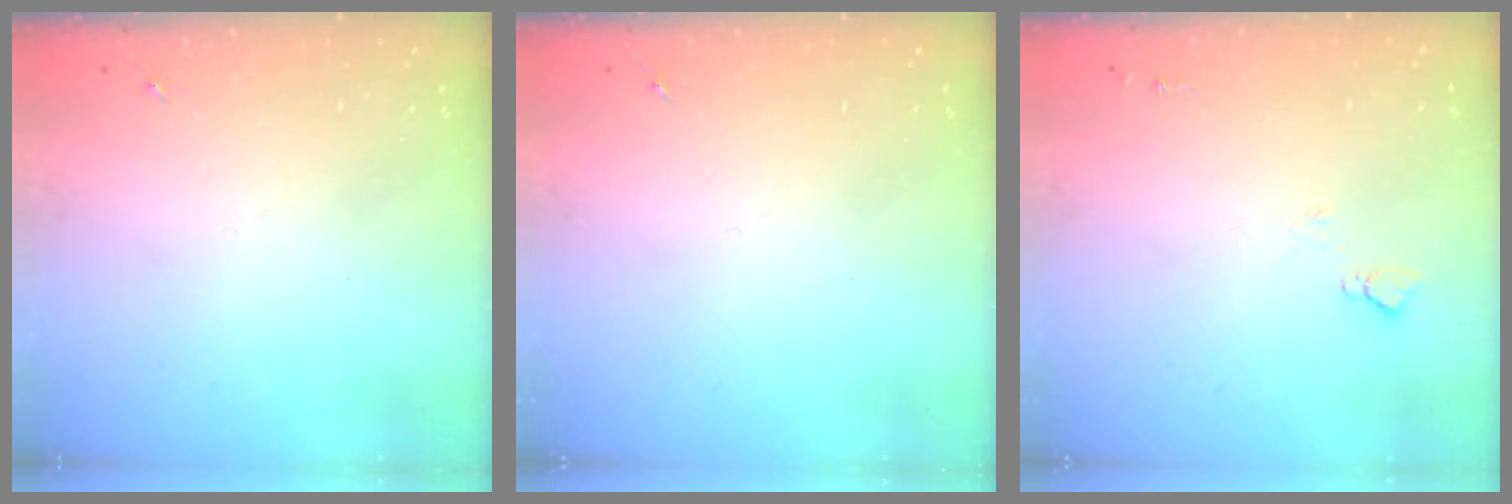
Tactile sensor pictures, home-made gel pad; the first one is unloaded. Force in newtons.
{"total": 0.0}
{"total": 4.4, "press": 4.3, "slide": 0.6}